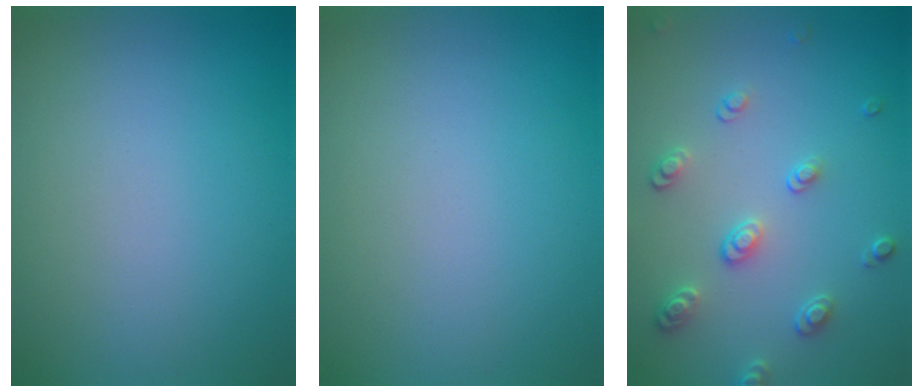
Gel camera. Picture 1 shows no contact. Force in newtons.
{"total": 0.0}
{"total": 2.6, "press": 2.5, "slide": 0.7}